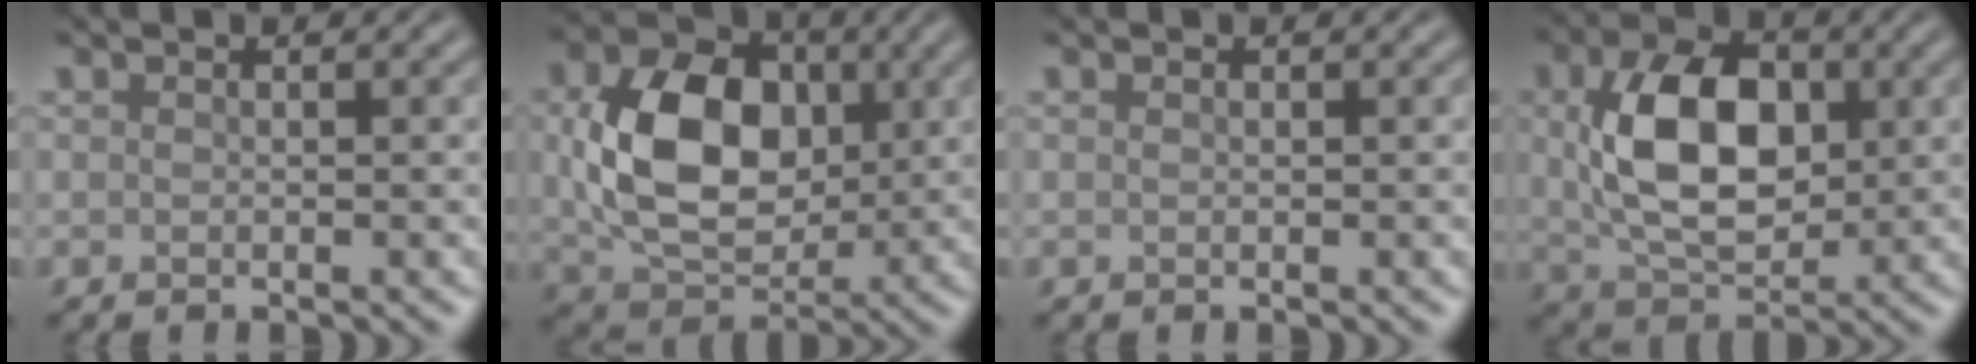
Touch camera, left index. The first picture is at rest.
{"total": 9.9, "force": [0.9, 7.0, 7.0], "torque": [-0.141, 0.001, 0.021]}
{"total": 0.0}
{"total": 9.3, "force": [1.1, 5.9, 7.1], "torque": [-0.137, 0.004, 0.021]}